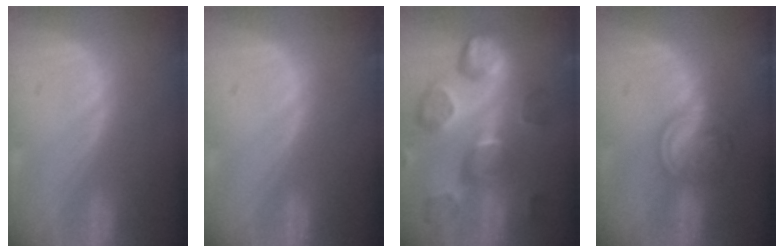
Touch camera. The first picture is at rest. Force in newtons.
{"total": 0.0}
{"total": 12.2, "press": 11.0, "slide": 5.4}
{"total": 6.2, "press": 5.4, "slide": 3.0}